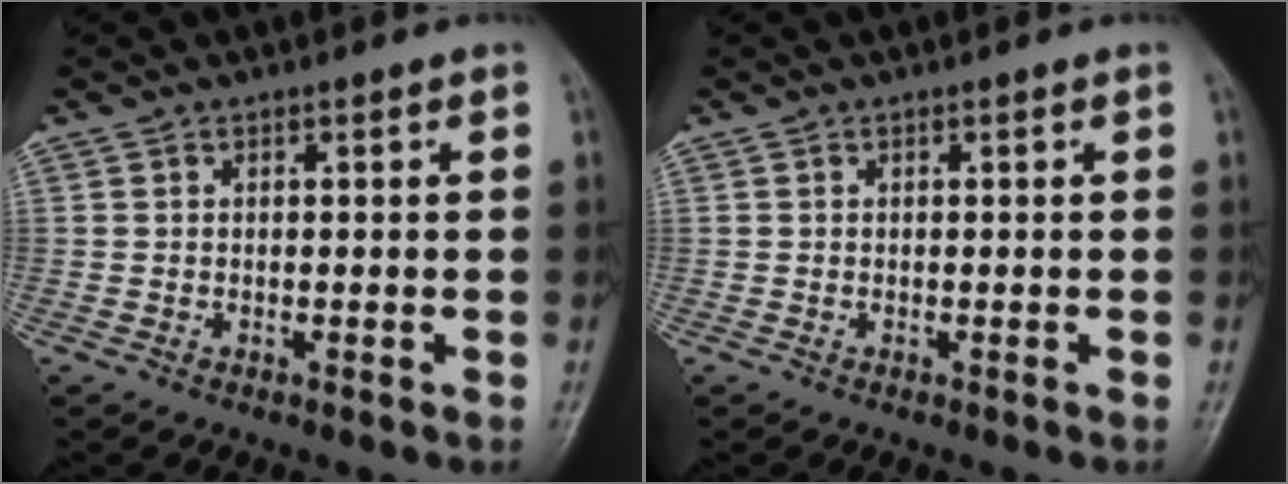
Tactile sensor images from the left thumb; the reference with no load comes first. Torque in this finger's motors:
{"motor_torque": [0.00, 0.00, -0.04, -0.07, 0.00]}